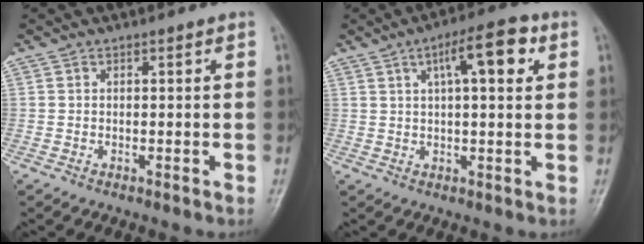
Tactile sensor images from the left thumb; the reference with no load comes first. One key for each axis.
{"total": 10.0, "fx": 3.8, "fy": 3.2, "fz": 8.7, "tx": -0.121, "ty": 0.010, "tz": 0.055}